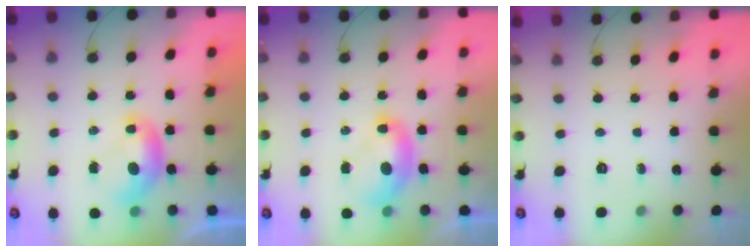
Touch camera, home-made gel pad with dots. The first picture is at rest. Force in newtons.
{"total": 1.8, "press": 1.8, "slide": 0.3}
{"total": 0.0}